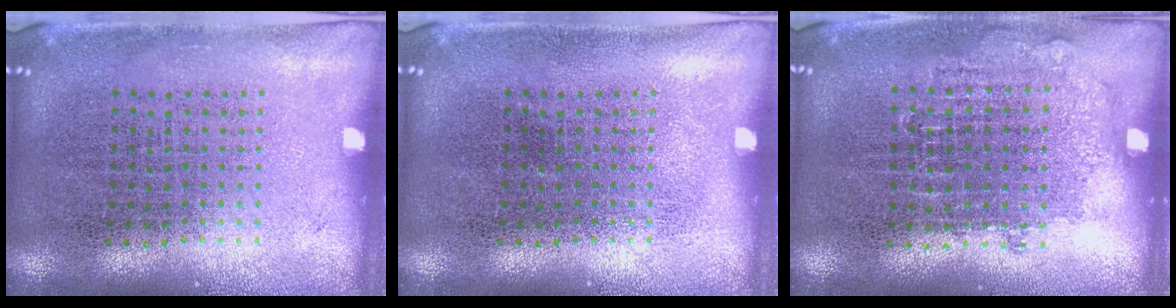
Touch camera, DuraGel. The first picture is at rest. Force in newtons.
{"total": 0.0}
{"total": 0.8, "press": 0.7, "slide": 0.3}